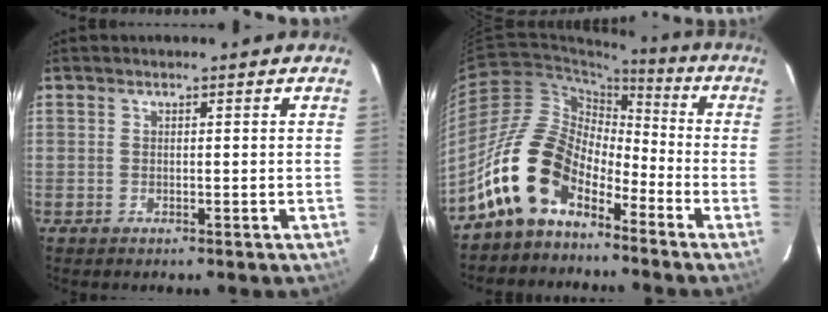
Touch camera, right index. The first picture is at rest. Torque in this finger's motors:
{"motor_torque": [0.96, -0.69, 1.05, 0.21]}